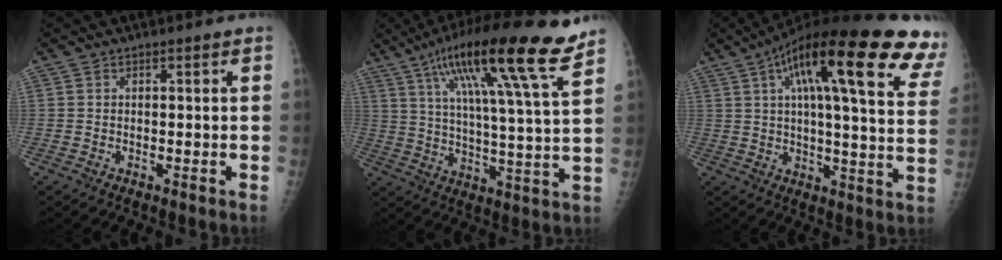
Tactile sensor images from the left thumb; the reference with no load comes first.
{"total": 21.2, "force": [12.9, 1.9, 16.7], "torque": [-0.260, -0.032, 0.205]}
{"total": 31.5, "force": [15.2, 7.4, 26.6], "torque": [-0.314, 0.014, 0.212]}